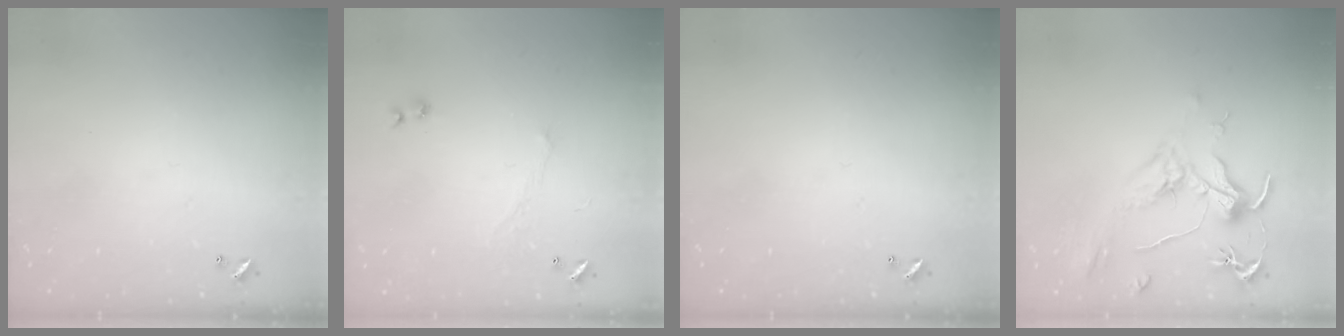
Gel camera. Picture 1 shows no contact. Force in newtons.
{"total": 1.2, "press": 1.0, "slide": 0.8}
{"total": 0.0}
{"total": 2.1, "press": 2.0, "slide": 0.8}